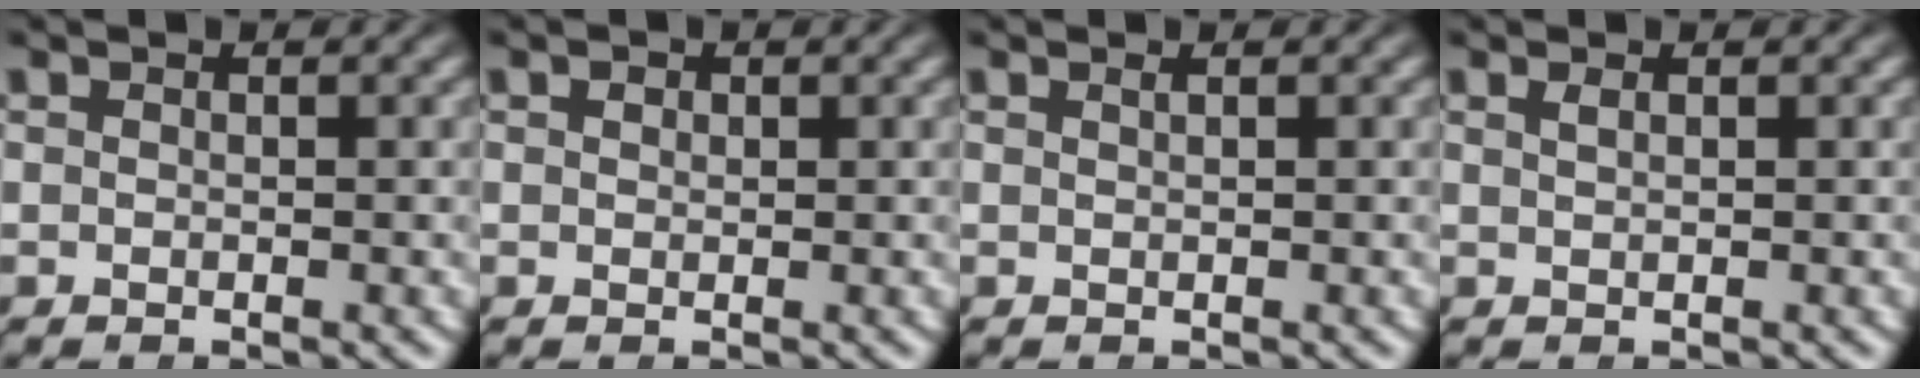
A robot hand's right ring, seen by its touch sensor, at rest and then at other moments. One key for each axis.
{"total": 0.9, "fx": 0.3, "fy": 0.7, "fz": 0.4, "tx": -0.002, "ty": 0.002, "tz": 0.009}
{"total": 0.6, "fx": 0.4, "fy": -0.2, "fz": 0.4, "tx": -0.001, "ty": 0.007, "tz": 0.007}
{"total": 0.7, "fx": 0.5, "fy": -0.2, "fz": 0.5, "tx": -0.004, "ty": 0.007, "tz": 0.009}